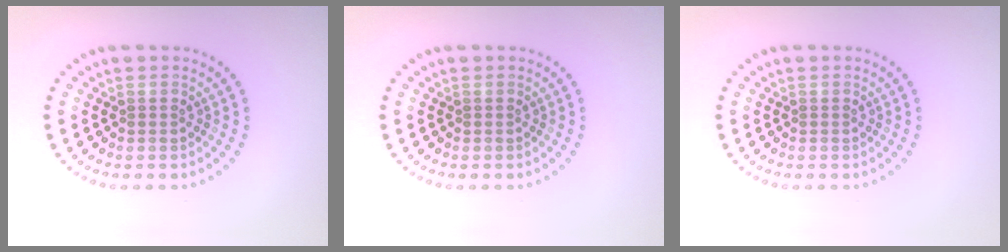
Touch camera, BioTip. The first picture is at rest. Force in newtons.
{"total": 0.0}
{"total": 0.0}